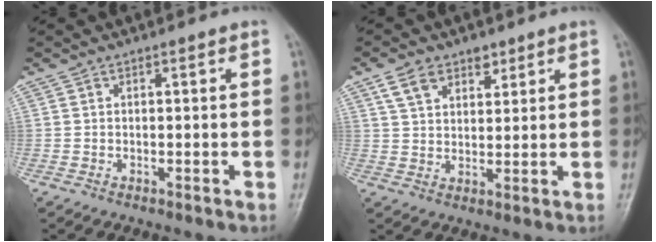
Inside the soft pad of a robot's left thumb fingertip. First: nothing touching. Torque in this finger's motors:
{"motor_torque": [0.76, 0.46, 0.51, -0.60, 0.05]}